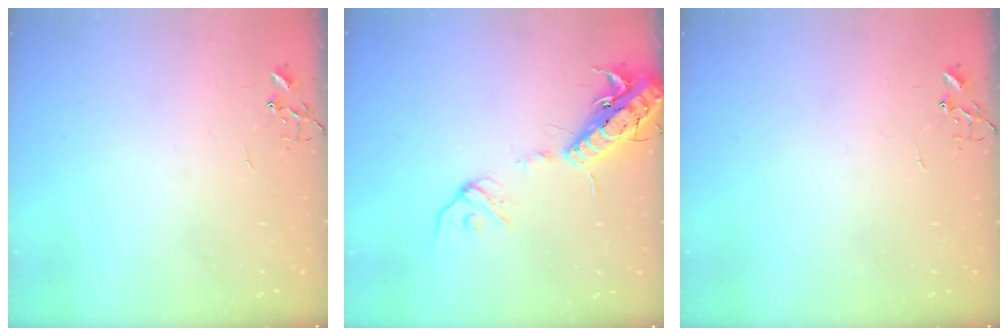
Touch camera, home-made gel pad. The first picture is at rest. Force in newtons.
{"total": 16.3, "press": 16.0, "slide": 3.3}
{"total": 0.0}